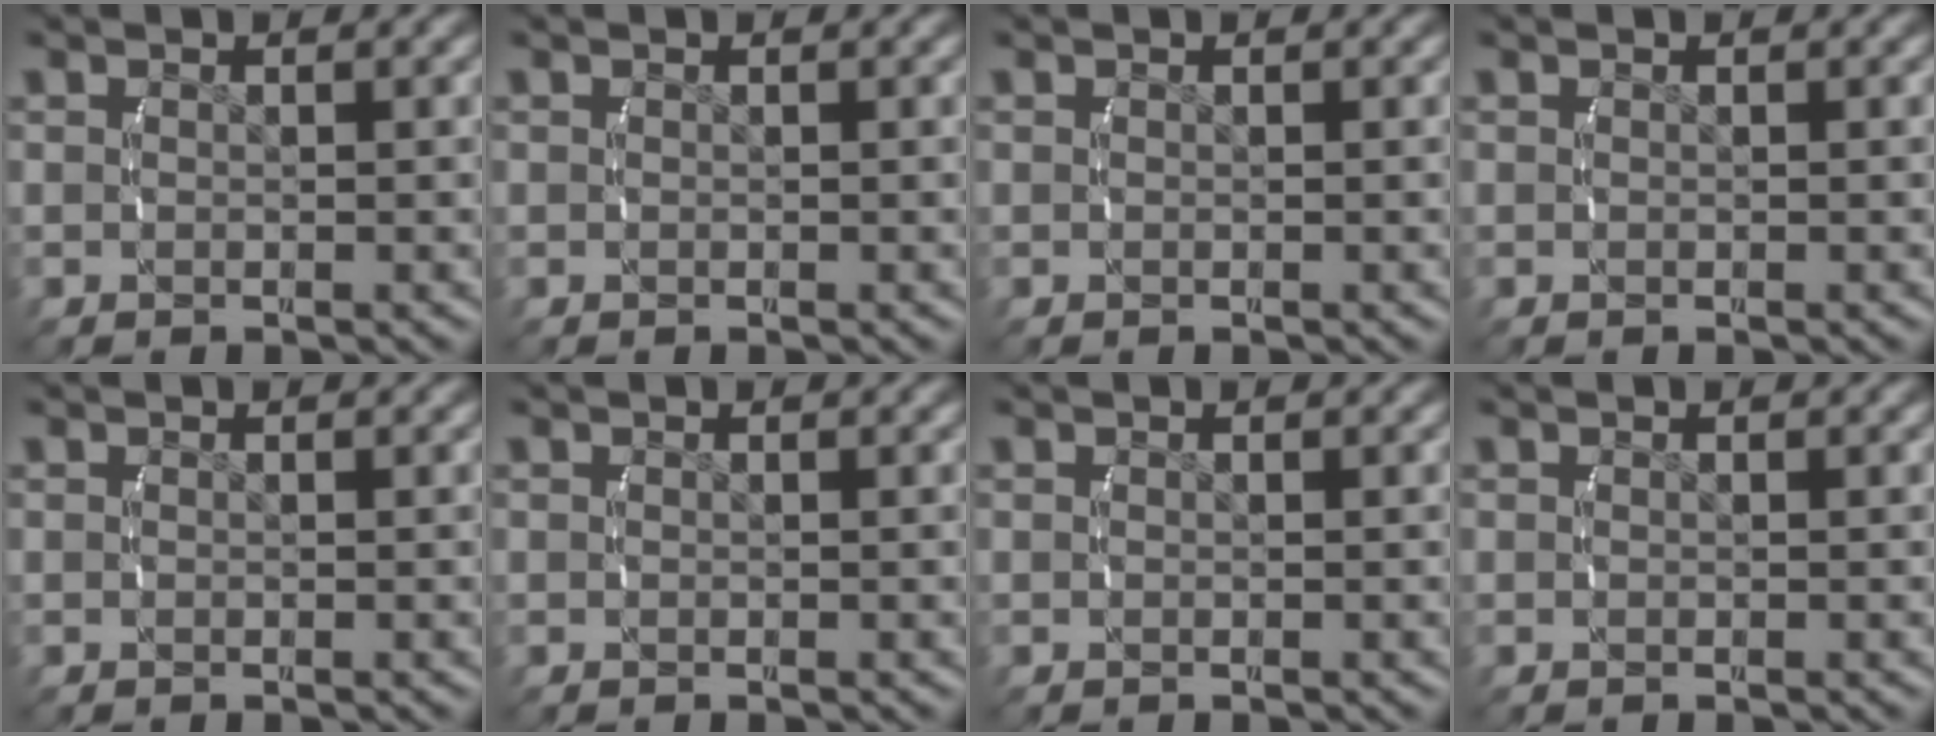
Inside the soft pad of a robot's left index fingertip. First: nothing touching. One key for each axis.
{"total": 0.0}
{"total": 0.0}
{"total": 0.0}
{"total": 0.0}
{"total": 0.0}
{"total": 0.0}
{"total": 0.0}